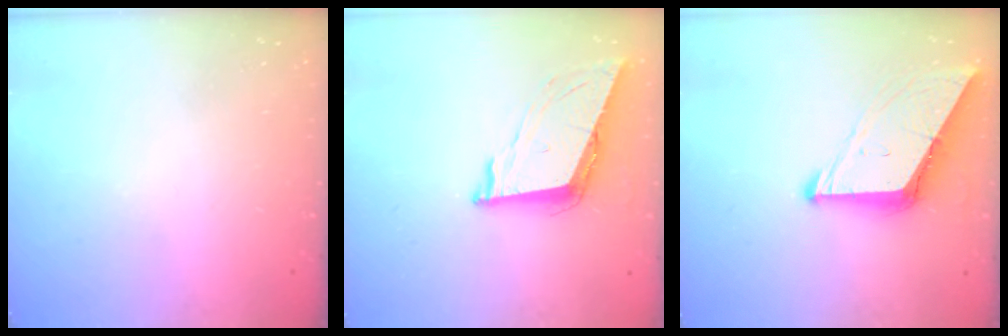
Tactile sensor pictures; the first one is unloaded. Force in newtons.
{"total": 8.9, "press": 8.5, "slide": 2.7}
{"total": 8.6, "press": 8.6, "slide": 0.9}